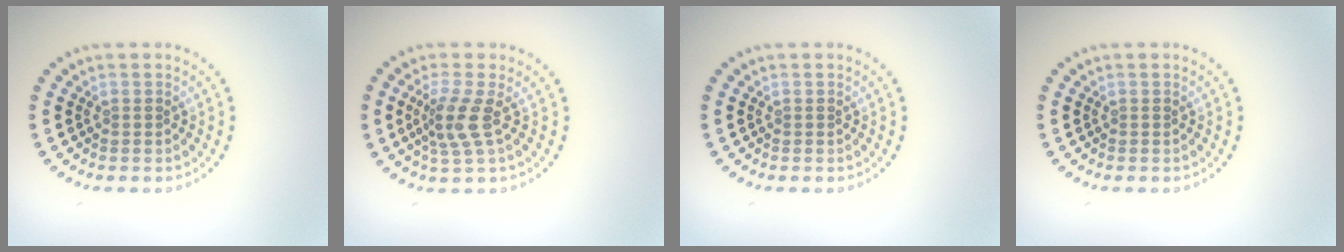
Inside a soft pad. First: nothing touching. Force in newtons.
{"total": 2.9, "press": 2.2, "slide": 1.8}
{"total": 0.0}
{"total": 0.0}